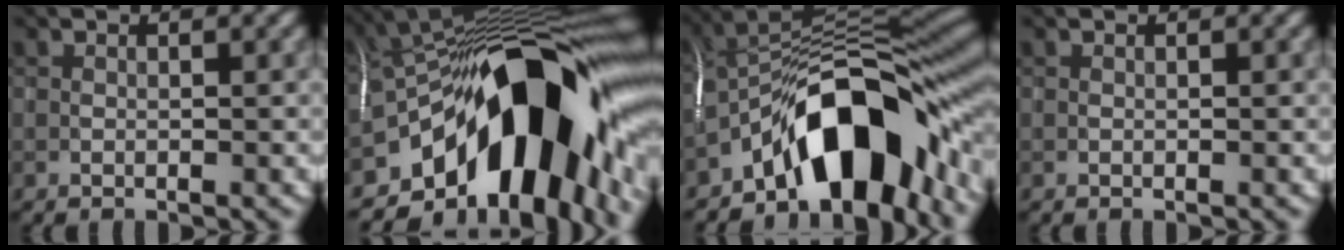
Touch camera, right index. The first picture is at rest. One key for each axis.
{"total": 17.1, "fx": -5.8, "fy": 9.2, "fz": 13.2, "tx": -0.170, "ty": 0.017, "tz": -0.116}
{"total": 12.1, "fx": -5.9, "fy": 5.4, "fz": 9.1, "tx": -0.113, "ty": 0.023, "tz": -0.107}
{"total": 0.0}